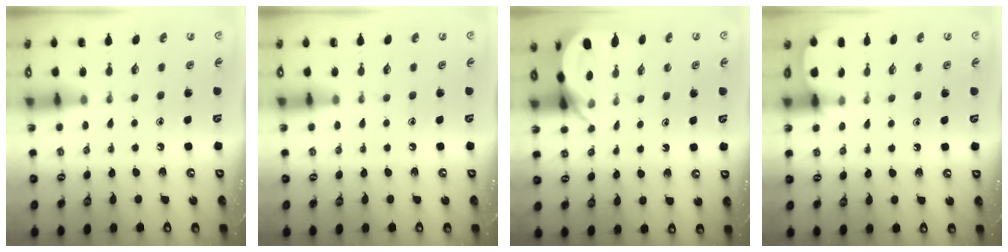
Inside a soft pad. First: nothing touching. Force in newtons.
{"total": 0.0}
{"total": 4.3, "press": 4.3, "slide": 0.3}
{"total": 2.6, "press": 2.6, "slide": 0.3}